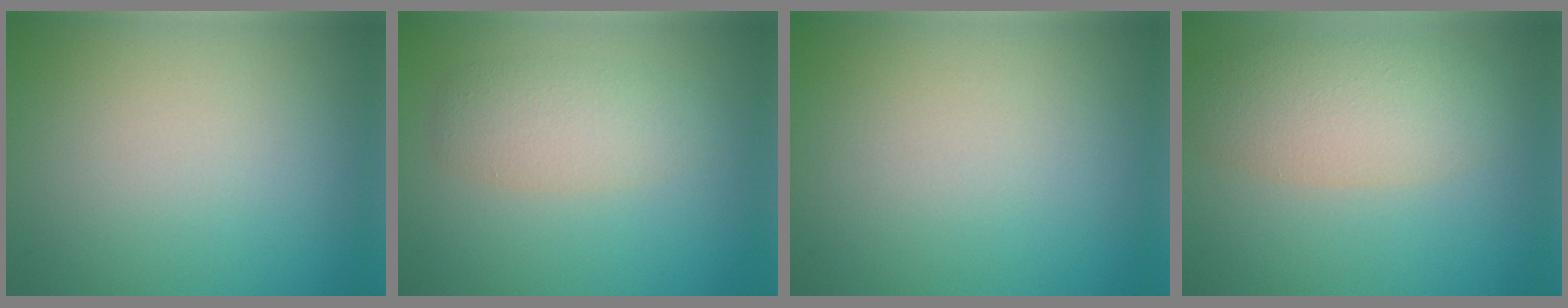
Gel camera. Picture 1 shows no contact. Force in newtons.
{"total": 3.0, "press": 3.0, "slide": 0.2}
{"total": 0.0}
{"total": 5.0, "press": 5.0, "slide": 0.3}